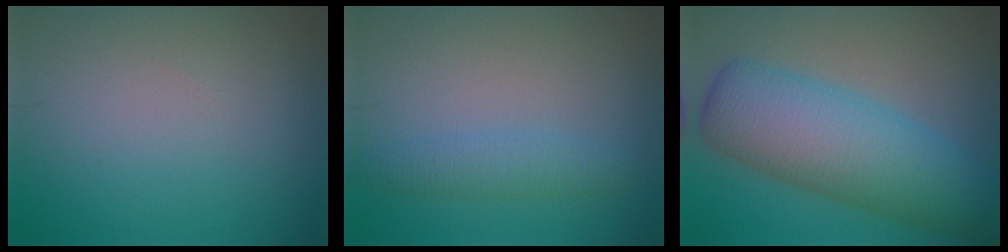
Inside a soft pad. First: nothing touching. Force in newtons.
{"total": 2.3, "press": 2.3, "slide": 0.2}
{"total": 10.0, "press": 10.0, "slide": 0.2}